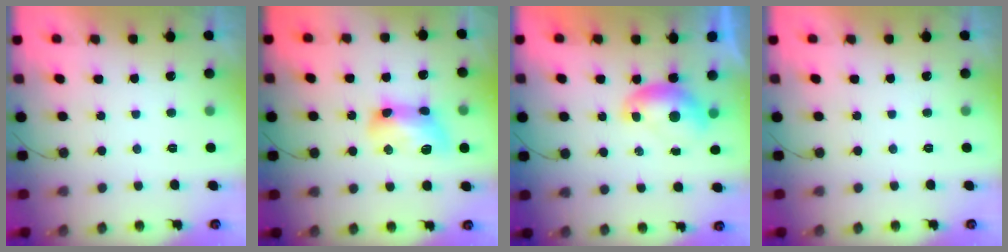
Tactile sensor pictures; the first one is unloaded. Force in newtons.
{"total": 11.5, "press": 11.5, "slide": 0.5}
{"total": 7.0, "press": 7.0, "slide": 0.1}
{"total": 0.0}